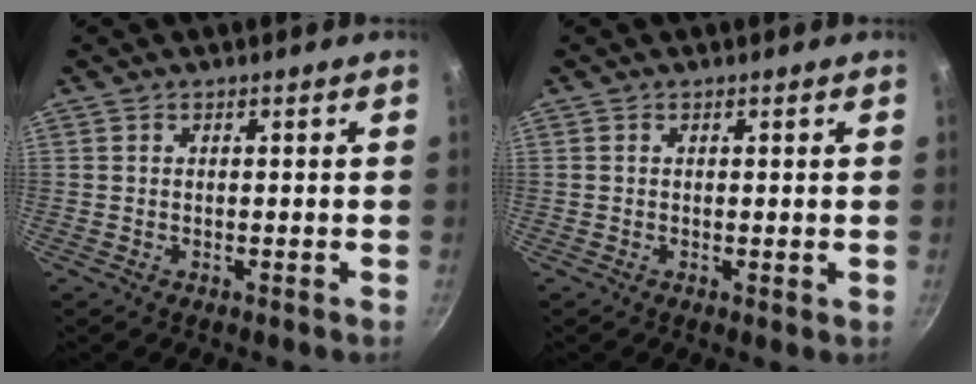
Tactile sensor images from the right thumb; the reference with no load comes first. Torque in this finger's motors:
{"motor_torque": [-0.16, 0.01, -0.19, 0.02, -0.04]}